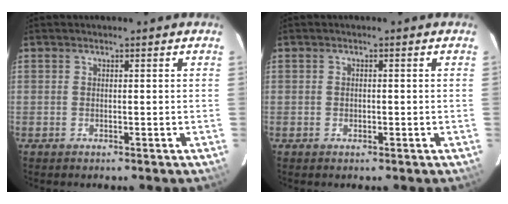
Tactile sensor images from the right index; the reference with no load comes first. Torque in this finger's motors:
{"motor_torque": [-0.17, 0.03, -0.07, 0.00]}